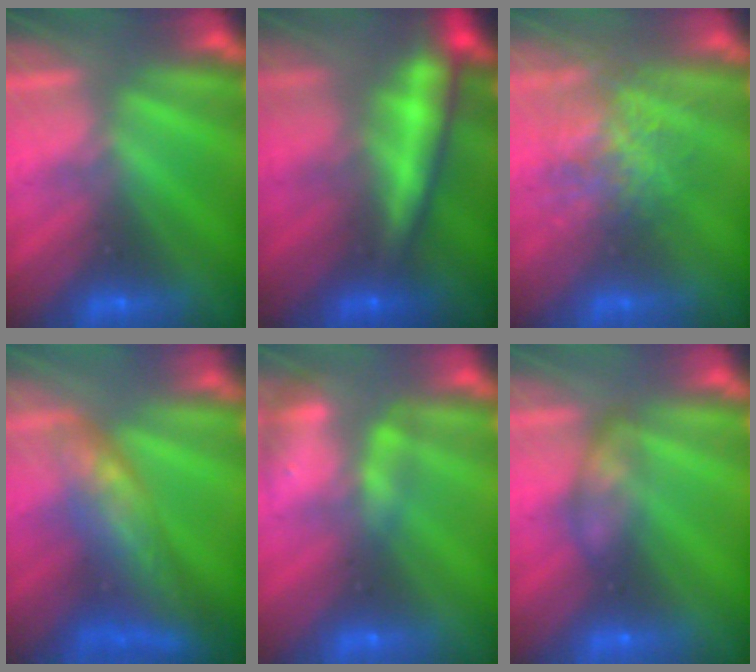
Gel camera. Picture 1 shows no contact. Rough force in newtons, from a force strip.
{"total": 6.5}
{"total": 3.5}
{"total": 8.6}
{"total": 2.4}
{"total": 2.3}